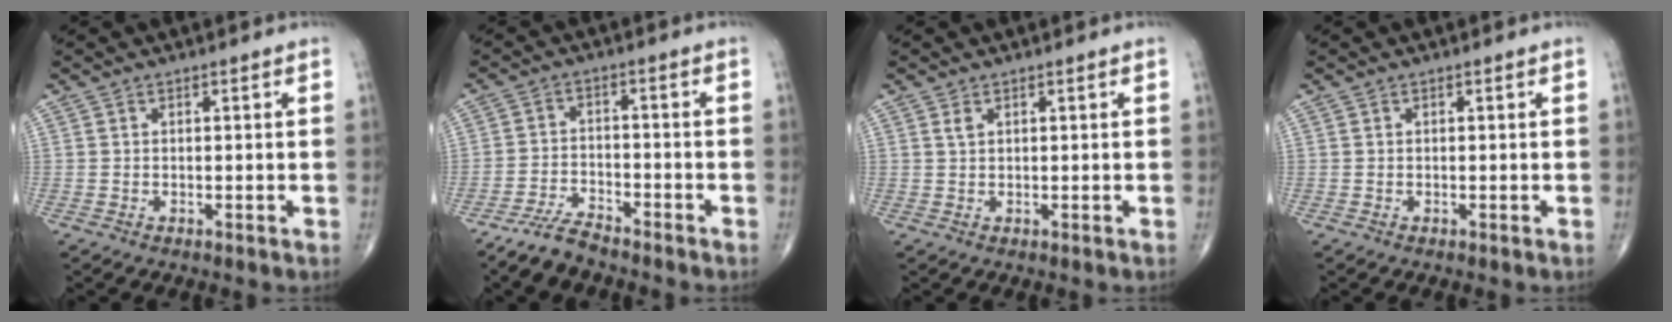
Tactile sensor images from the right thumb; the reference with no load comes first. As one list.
[{"total": 5.8, "force": [-5.1, 1.6, 2.3], "torque": [-0.048, 0.017, -0.100]}, {"total": 0.9, "force": [0.5, 0.4, 0.6], "torque": [-0.011, 0.003, 0.012]}, {"total": 0.0}]